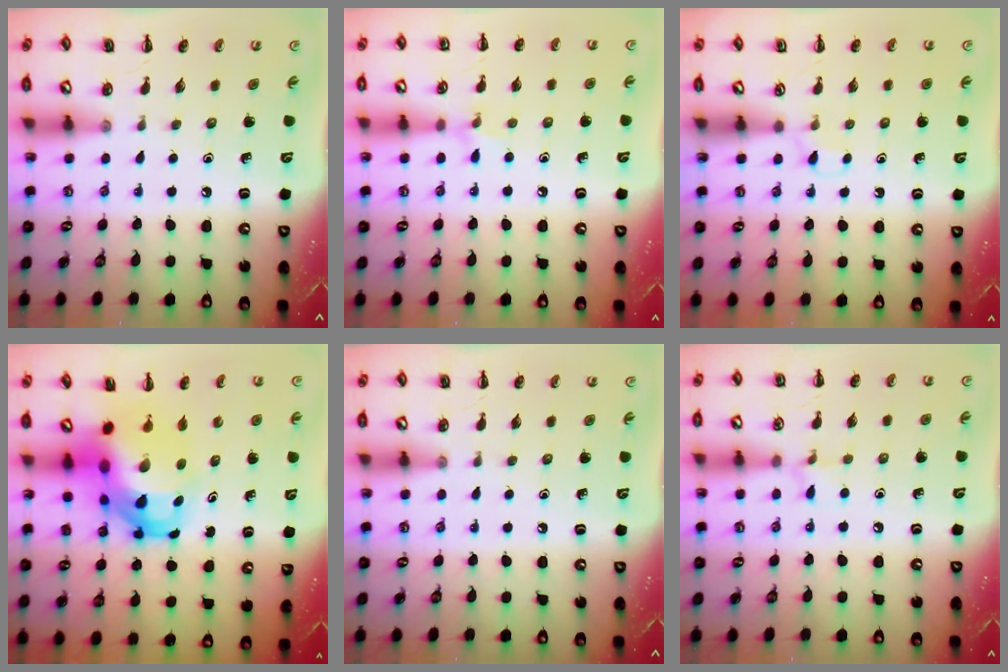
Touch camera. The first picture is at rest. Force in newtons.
{"total": 5.4, "press": 5.1, "slide": 1.9}
{"total": 2.3, "press": 2.2, "slide": 0.8}
{"total": 13.6, "press": 13.2, "slide": 3.4}
{"total": 0.0}
{"total": 4.8, "press": 4.5, "slide": 1.4}